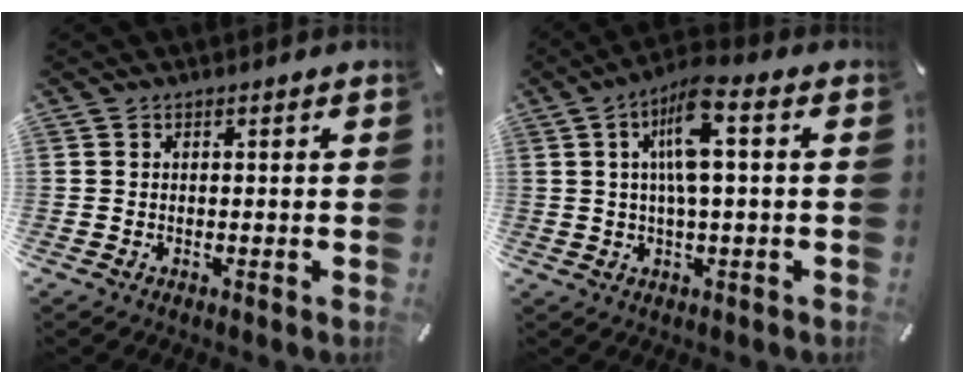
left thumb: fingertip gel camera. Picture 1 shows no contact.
{"total": 9.8, "force": [2.3, 2.7, 9.2], "torque": [-0.178, 0.005, 0.039]}